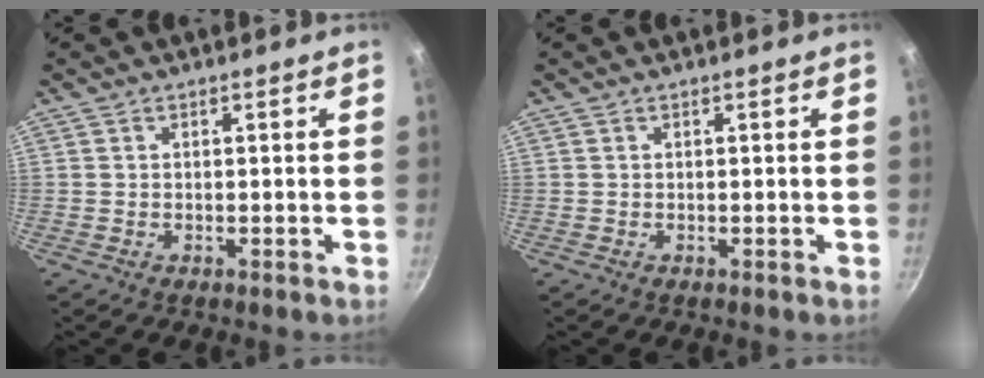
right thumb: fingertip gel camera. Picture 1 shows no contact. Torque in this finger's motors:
{"motor_torque": [-0.03, 0.05, -0.04, 0.03, 0.00]}